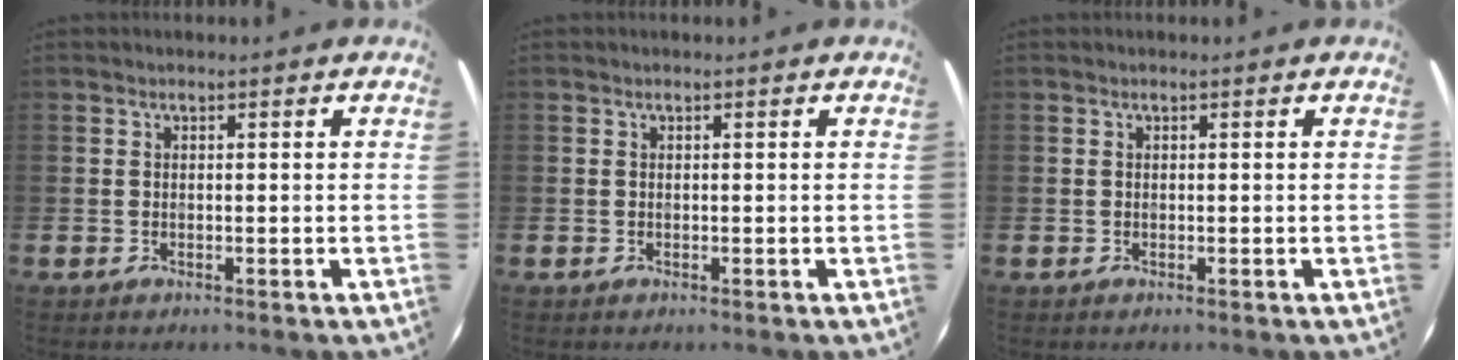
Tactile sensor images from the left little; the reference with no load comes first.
{"total": 0.0}
{"total": 0.0}